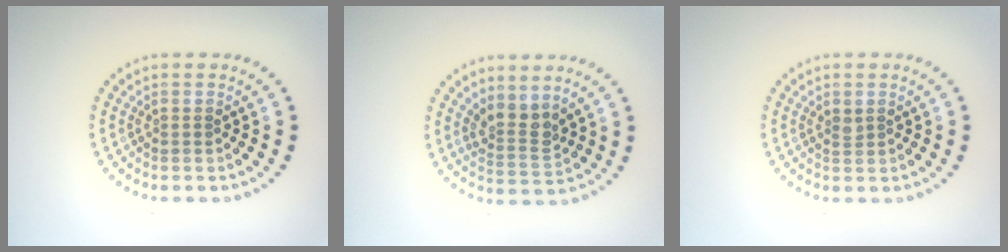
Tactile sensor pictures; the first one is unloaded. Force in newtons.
{"total": 2.6, "press": 1.9, "slide": 1.8}
{"total": 0.7, "press": 0.6, "slide": 0.4}